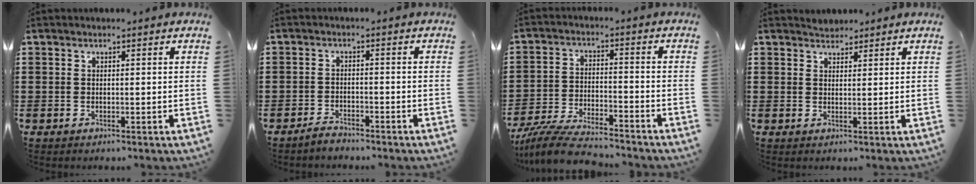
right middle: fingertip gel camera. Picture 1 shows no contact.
{"total": 2.1, "force": [-2.0, 0.4, 0.4], "torque": [-0.011, 0.003, -0.042]}
{"total": 7.7, "force": [-7.1, 0.9, 2.8], "torque": [-0.061, 0.003, -0.140]}
{"total": 1.7, "force": [1.7, 0.5, -0.3], "torque": [0.001, 0.006, 0.033]}